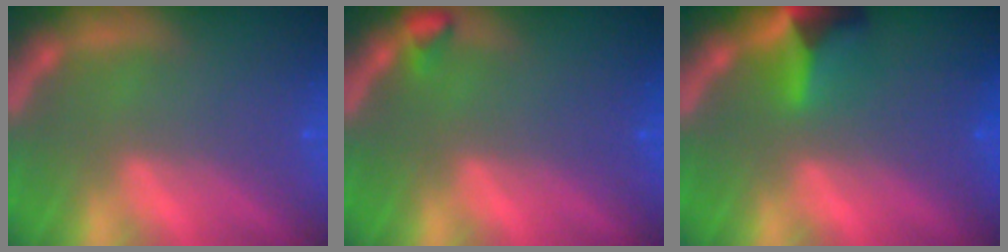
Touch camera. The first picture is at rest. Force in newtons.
{"total": 0.9}
{"total": 4.5}